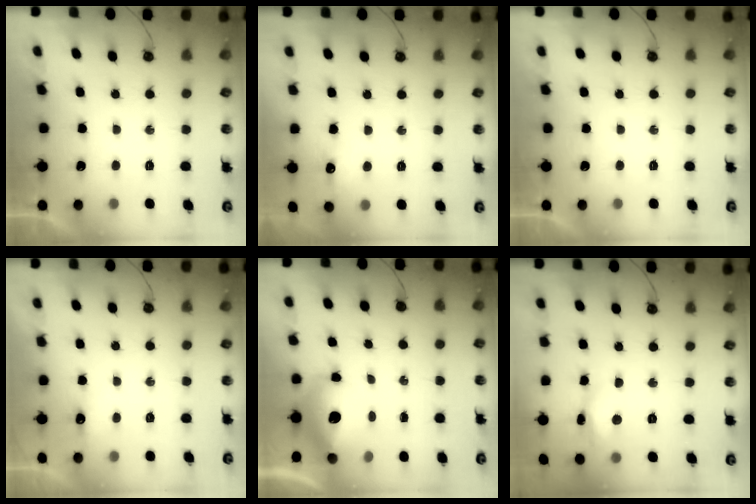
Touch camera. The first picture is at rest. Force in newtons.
{"total": 7.2, "press": 7.1, "slide": 0.9}
{"total": 0.0}
{"total": 3.9, "press": 3.9, "slide": 0.7}
{"total": 13.7, "press": 13.7, "slide": 1.2}
{"total": 7.3, "press": 7.3, "slide": 0.5}